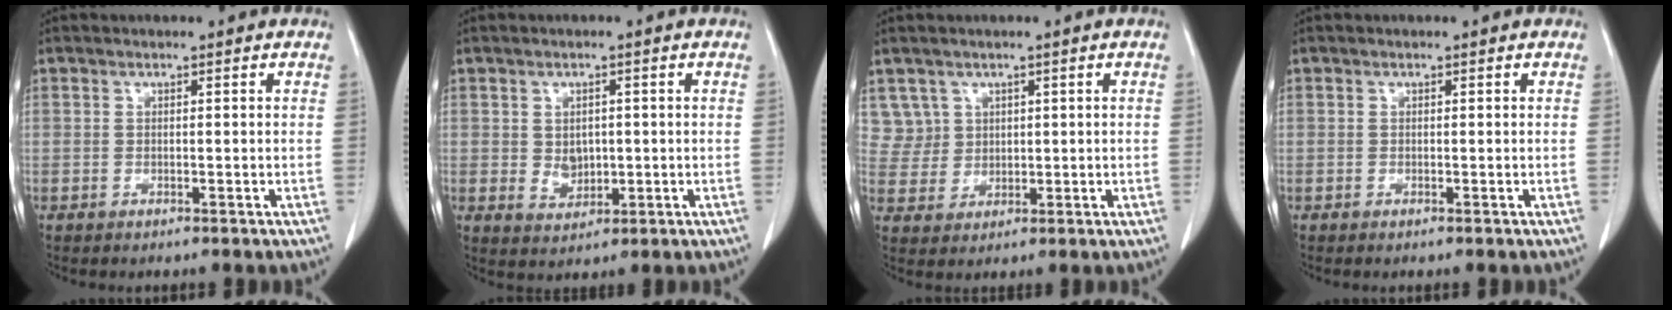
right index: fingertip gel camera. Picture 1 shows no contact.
{"total": 3.6, "force": [0.2, 2.7, 2.3], "torque": [-0.035, 0.001, 0.017]}
{"total": 4.8, "force": [2.4, 4.1, -0.4], "torque": [0.021, 0.010, 0.054]}
{"total": 0.0}